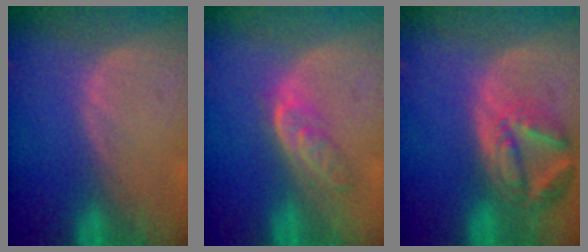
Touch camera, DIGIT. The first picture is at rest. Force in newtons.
{"total": 4.9, "press": 4.2, "slide": 2.4}
{"total": 7.7, "press": 6.8, "slide": 3.6}